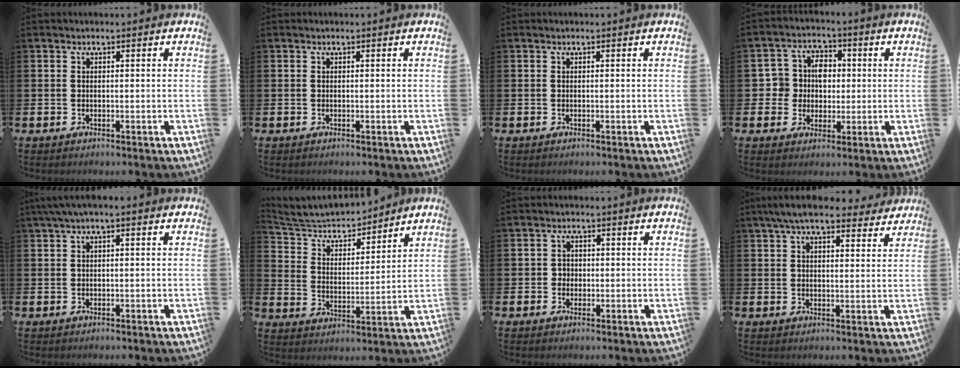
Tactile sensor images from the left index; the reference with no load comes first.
{"total": 0.0}
{"total": 0.0}
{"total": 5.7, "force": [1.0, 5.3, 2.0], "torque": [-0.055, 0.014, 0.014]}
{"total": 1.6, "force": [0.4, 0.3, 1.6], "torque": [-0.032, 0.004, 0.007]}
{"total": 5.6, "force": [5.3, 1.4, 1.0], "torque": [-0.049, -0.039, 0.088]}
{"total": 1.7, "force": [0.1, 1.7, 0.3], "torque": [0.004, 0.003, -0.006]}
{"total": 6.7, "force": [6.0, 1.3, 2.7], "torque": [-0.055, -0.020, 0.107]}